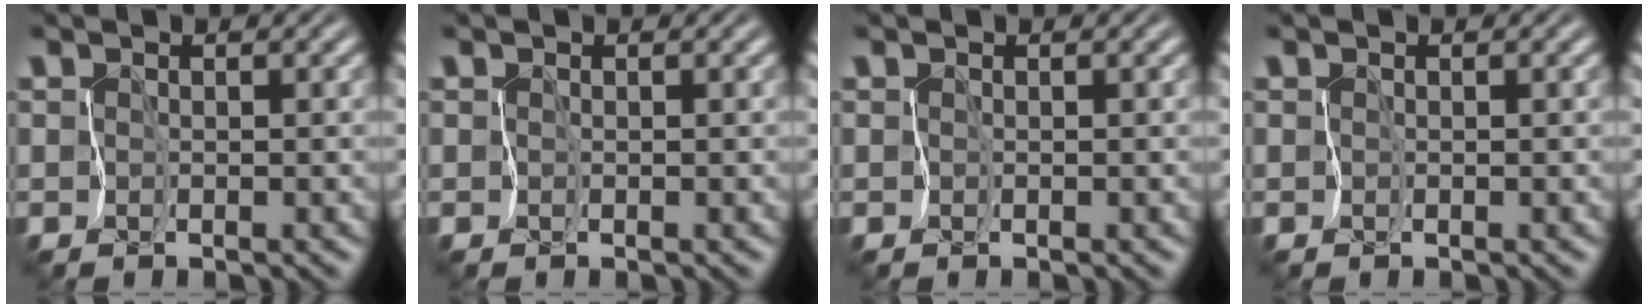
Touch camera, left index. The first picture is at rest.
{"total": 0.0}
{"total": 0.0}
{"total": 0.0}